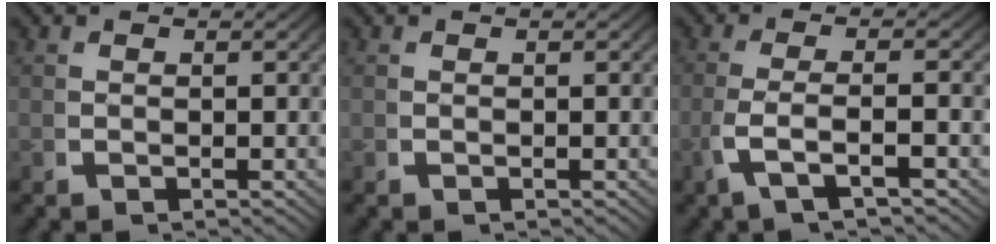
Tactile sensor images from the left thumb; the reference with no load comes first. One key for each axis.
{"total": 0.0}
{"total": 4.0, "fx": -1.1, "fy": 1.2, "fz": 3.7, "tx": -0.097, "ty": -0.002, "tz": -0.019}